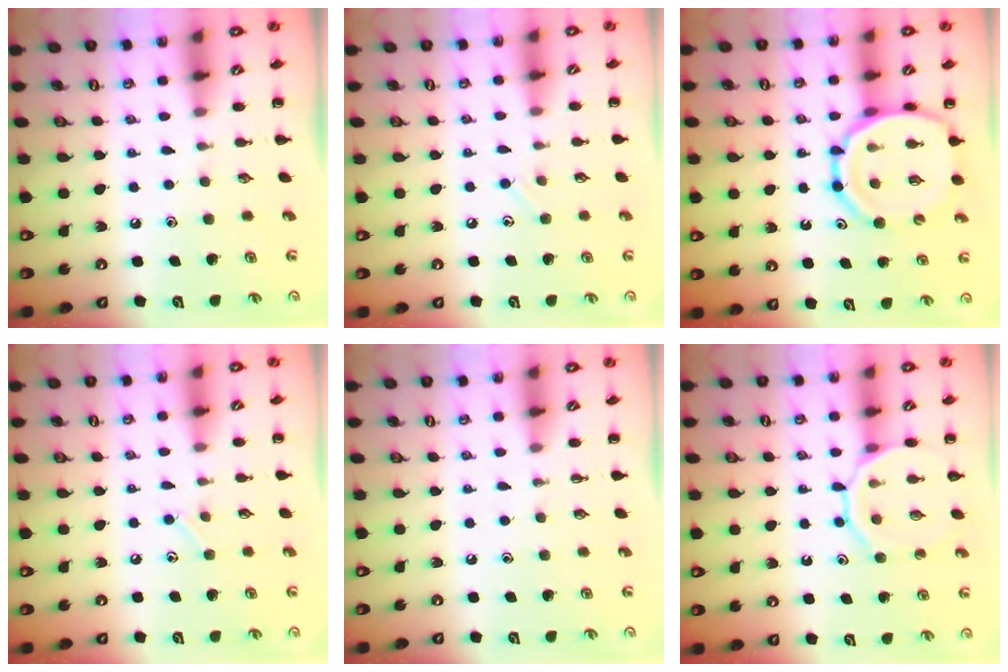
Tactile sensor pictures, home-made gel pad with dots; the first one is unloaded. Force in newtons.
{"total": 4.4, "press": 4.2, "slide": 1.5}
{"total": 14.7, "press": 14.3, "slide": 3.6}
{"total": 4.4, "press": 4.2, "slide": 1.3}
{"total": 0.0}
{"total": 12.1, "press": 12.0, "slide": 1.3}